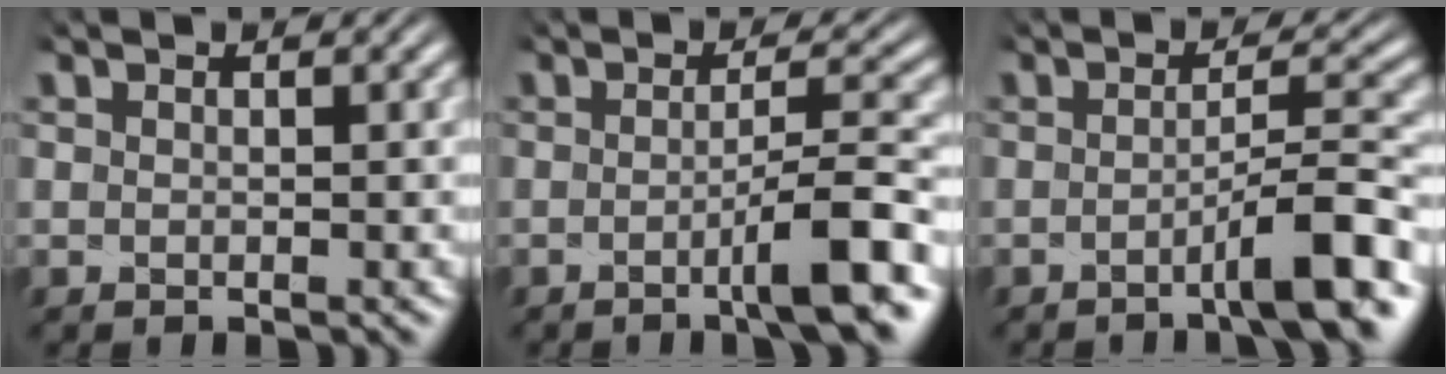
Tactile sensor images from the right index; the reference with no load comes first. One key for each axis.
{"total": 4.8, "fx": -2.3, "fy": 0.7, "fz": 4.1, "tx": -0.060, "ty": 0.009, "tz": -0.049}
{"total": 4.9, "fx": -2.8, "fy": 0.5, "fz": 4.0, "tx": -0.060, "ty": 0.009, "tz": -0.056}